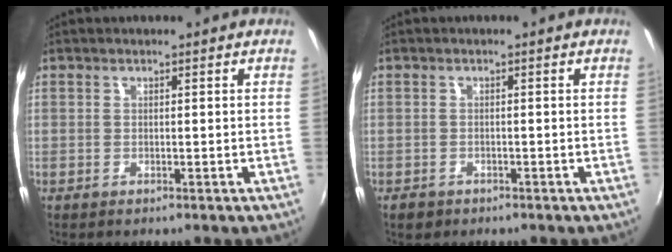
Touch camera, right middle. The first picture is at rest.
{"total": 2.0, "force": [-1.2, 1.4, 0.6], "torque": [-0.016, -0.002, -0.019]}